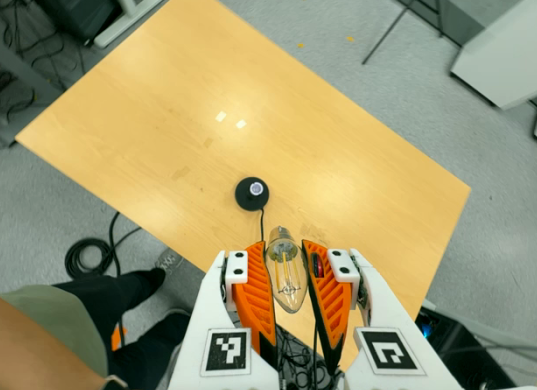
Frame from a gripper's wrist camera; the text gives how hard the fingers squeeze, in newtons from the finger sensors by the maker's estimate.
{"total": 21.0, "left": 23.3, "right": 18.7}